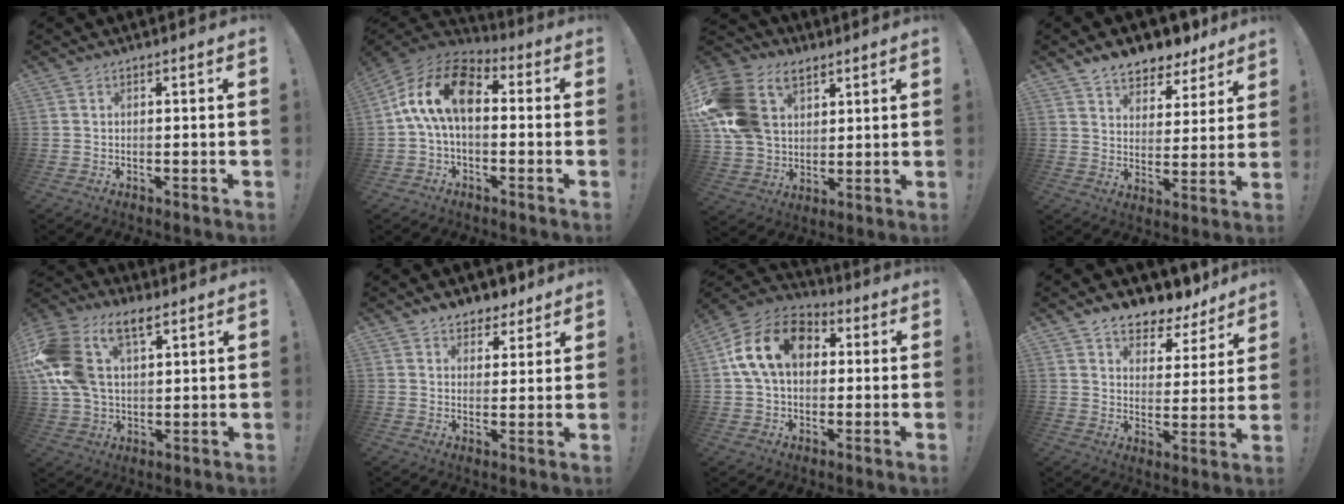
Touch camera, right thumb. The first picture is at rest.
{"total": 15.4, "force": [2.2, 8.5, 12.7], "torque": [-0.235, 0.016, 0.038]}
{"total": 19.8, "force": [8.0, 14.6, 10.7], "torque": [-0.204, -0.031, 0.153]}
{"total": 8.7, "force": [7.2, 4.3, 2.2], "torque": [-0.038, -0.055, 0.136]}
{"total": 18.6, "force": [8.1, 11.9, 11.7], "torque": [-0.227, -0.026, 0.150]}
{"total": 6.9, "force": [5.3, 4.1, 1.3], "torque": [-0.012, -0.039, 0.100]}
{"total": 18.2, "force": [4.9, 12.9, 11.9], "torque": [-0.203, 0.008, 0.092]}
{"total": 7.5, "force": [6.4, 3.3, 1.9], "torque": [-0.031, -0.059, 0.117]}